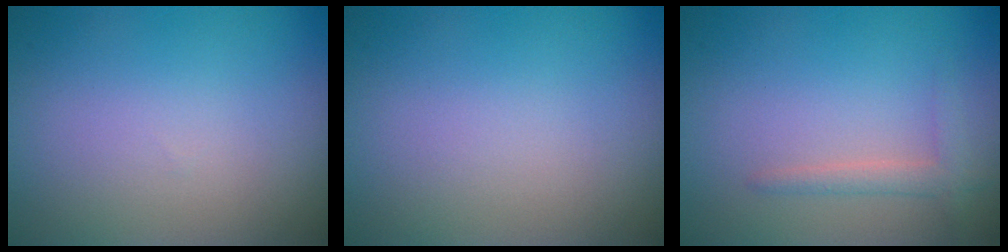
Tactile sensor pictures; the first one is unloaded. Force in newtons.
{"total": 0.0}
{"total": 1.6, "press": 1.6, "slide": 0.1}